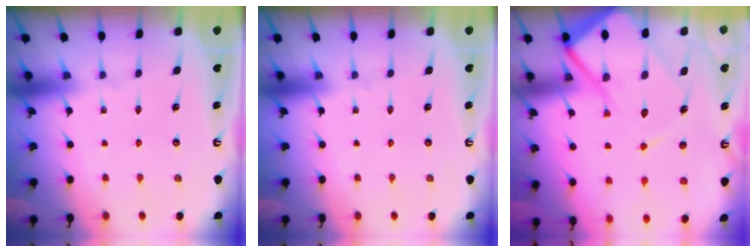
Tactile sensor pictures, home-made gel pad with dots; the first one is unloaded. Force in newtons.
{"total": 0.0}
{"total": 15.2, "press": 15.1, "slide": 1.5}